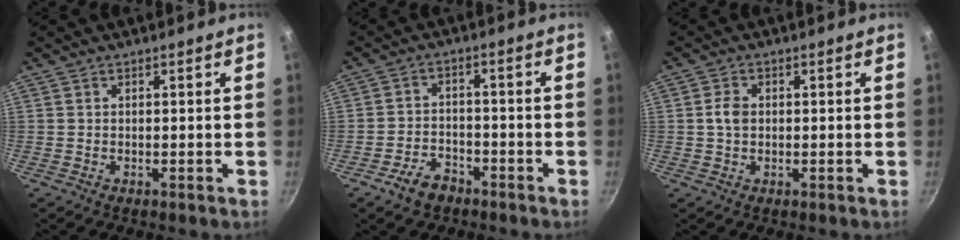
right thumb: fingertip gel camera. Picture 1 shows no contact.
{"total": 5.8, "force": [-3.9, 3.5, 2.6], "torque": [-0.035, 0.034, -0.068]}
{"total": 2.9, "force": [0.1, 2.1, 2.1], "torque": [-0.036, 0.006, -0.001]}